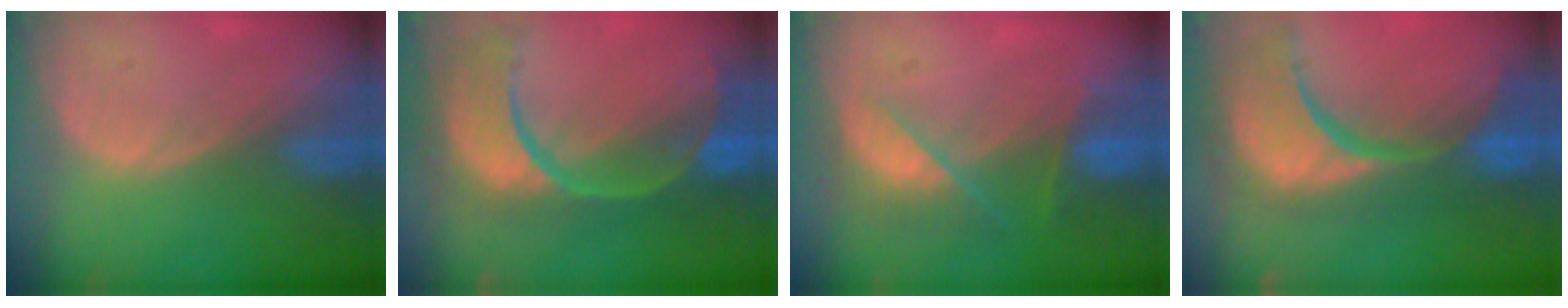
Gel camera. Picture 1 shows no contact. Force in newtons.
{"total": 13.6, "press": 10.9, "slide": 8.2}
{"total": 7.3, "press": 6.5, "slide": 3.2}
{"total": 15.3, "press": 12.1, "slide": 9.5}